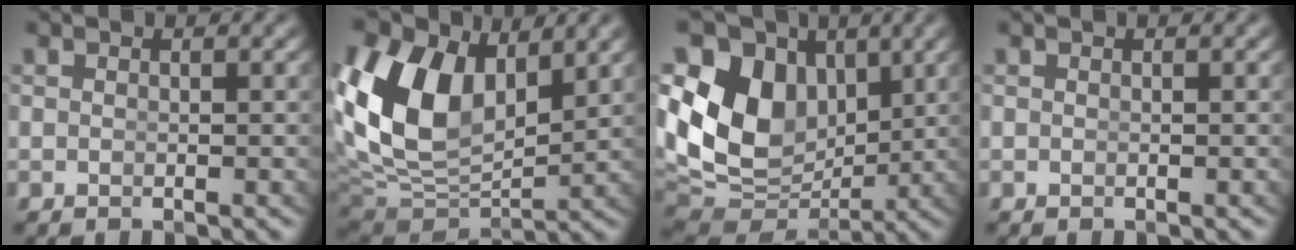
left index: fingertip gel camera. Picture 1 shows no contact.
{"total": 12.0, "force": [2.2, 8.6, 8.1], "torque": [-0.184, -0.019, 0.048]}
{"total": 16.3, "force": [1.7, 13.4, 9.1], "torque": [-0.181, -0.033, 0.031]}
{"total": 0.0}